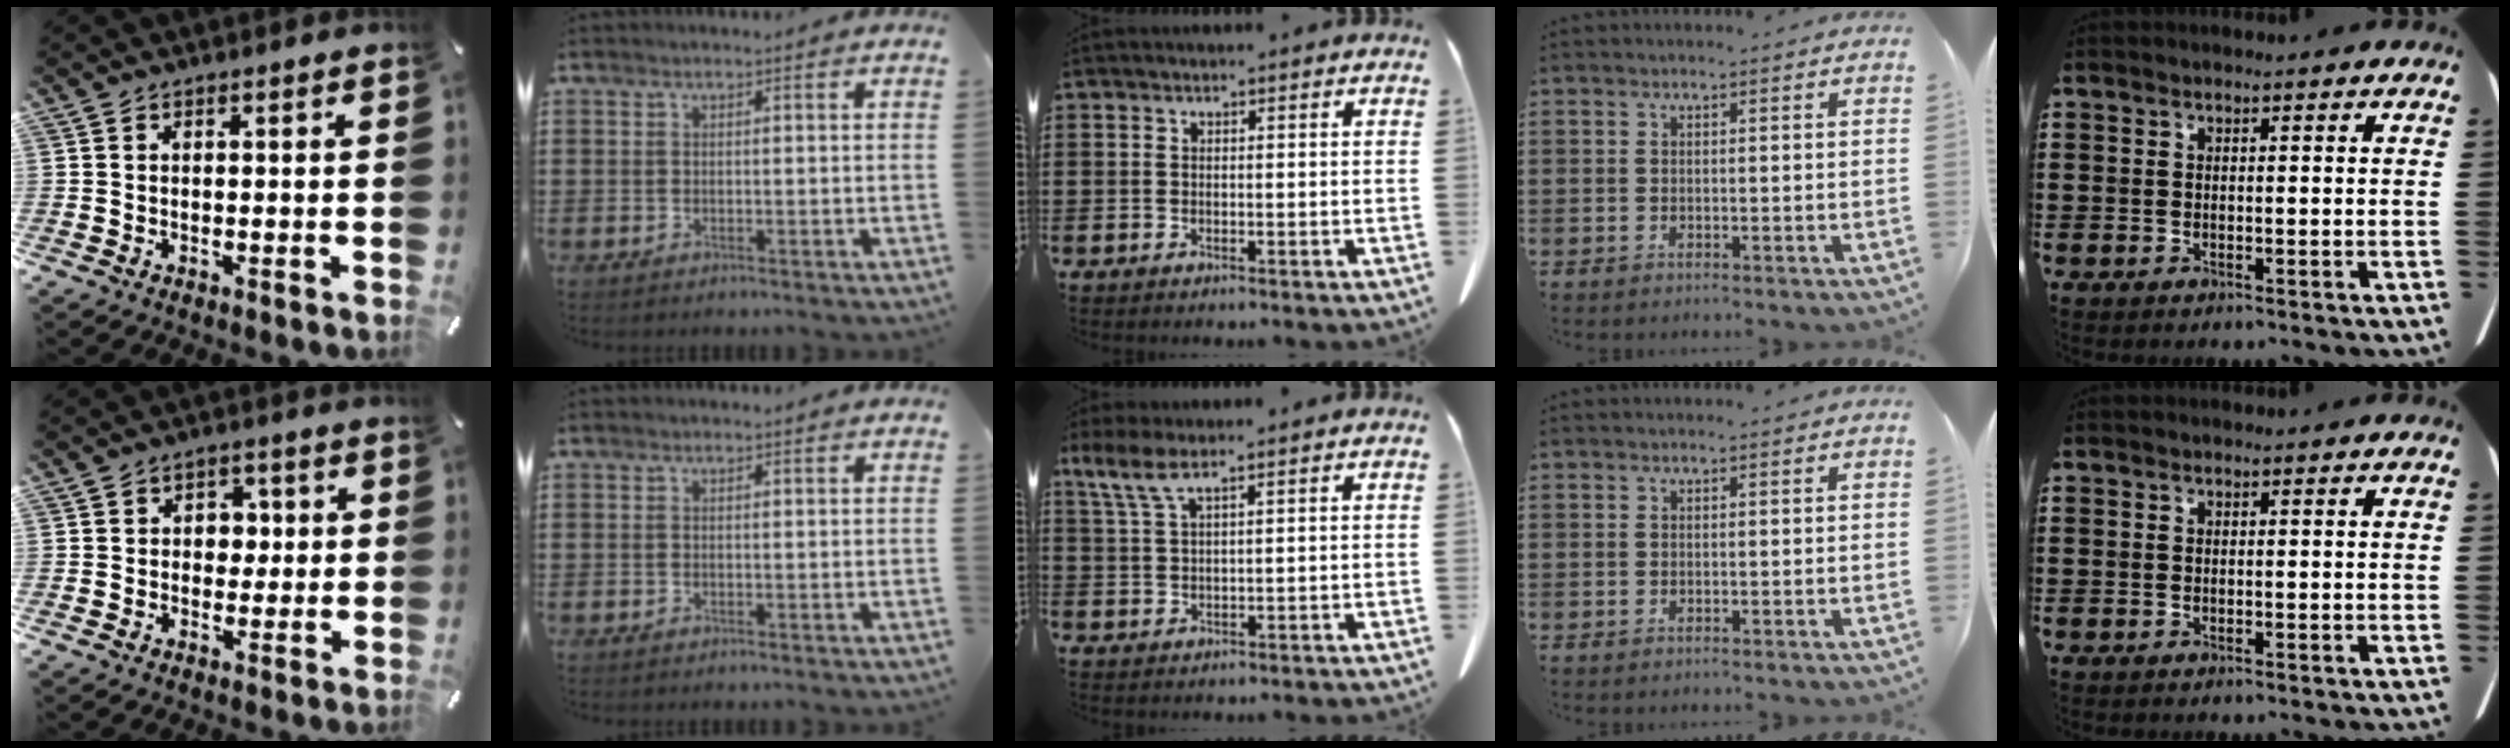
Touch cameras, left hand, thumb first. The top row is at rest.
{"thumb": {"total": 4.6, "force": [0.0, 3.9, 2.5], "torque": [-0.030, 0.002, -0.008]}, "middle": {"total": 4.1, "force": [2.6, 0.7, 3.1], "torque": [-0.076, -0.001, 0.045]}}